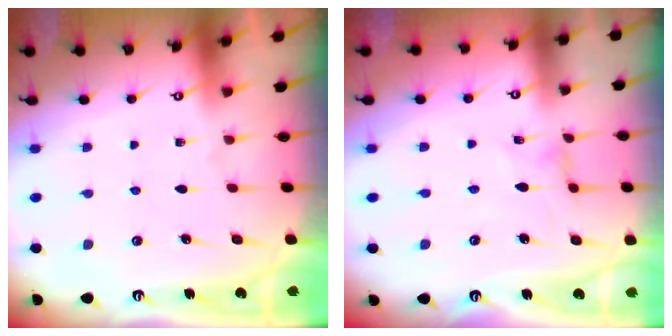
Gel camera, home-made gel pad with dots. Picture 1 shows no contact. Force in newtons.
{"total": 0.5, "press": 0.5, "slide": 0.2}